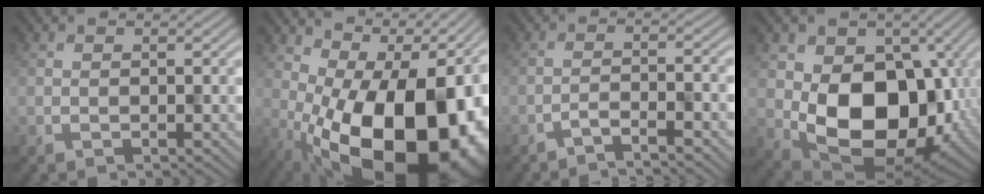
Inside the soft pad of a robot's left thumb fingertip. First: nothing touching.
{"total": 20.4, "force": [-3.6, 11.1, 16.8], "torque": [-0.198, -0.003, -0.046]}
{"total": 3.1, "force": [-2.6, 0.2, 1.6], "torque": [-0.019, 0.011, -0.056]}
{"total": 13.2, "force": [-0.6, 9.7, 8.8], "torque": [-0.144, -0.037, 0.002]}